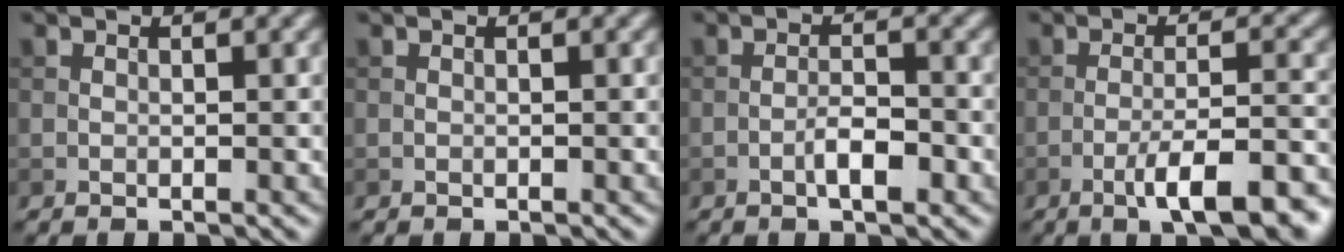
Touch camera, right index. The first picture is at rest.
{"total": 0.0}
{"total": 2.5, "force": [-1.2, 0.7, 2.1], "torque": [-0.036, 0.005, -0.023]}
{"total": 7.7, "force": [-4.2, 1.7, 6.2], "torque": [-0.091, 0.003, -0.064]}